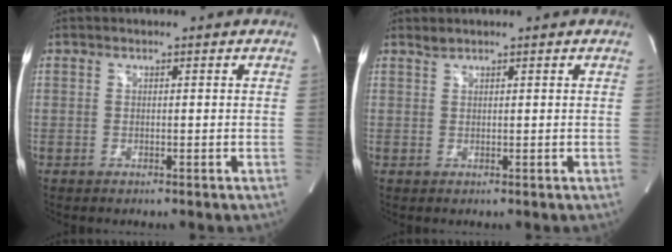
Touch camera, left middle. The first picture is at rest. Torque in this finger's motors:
{"motor_torque": [0.10, 0.04, -0.13, 0.00]}